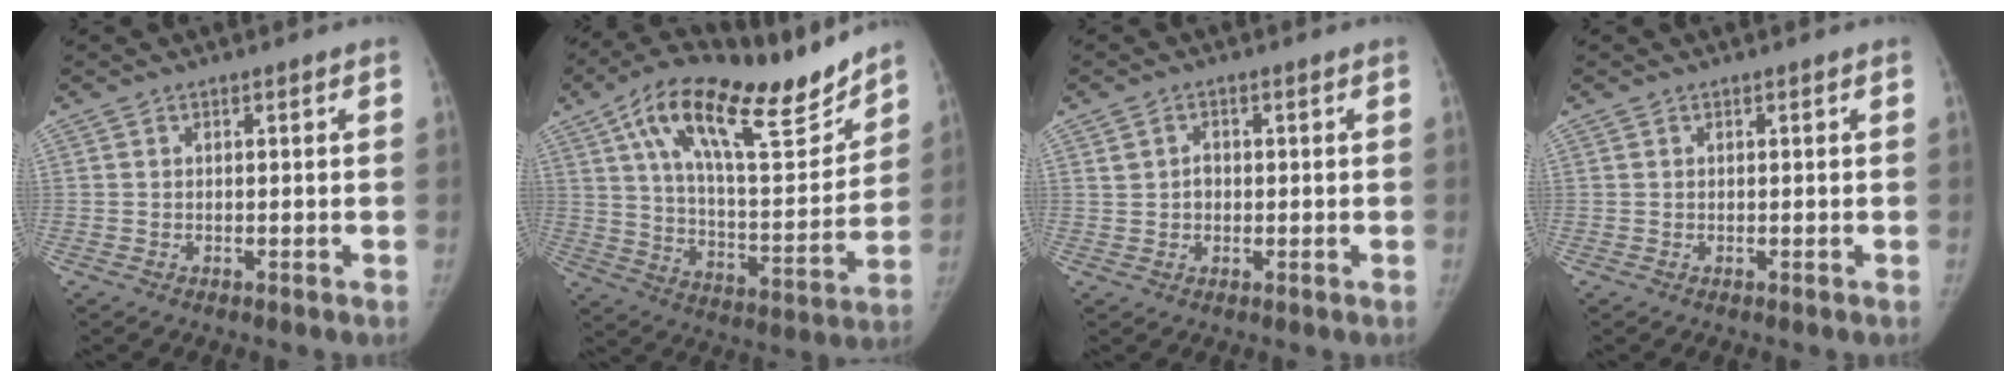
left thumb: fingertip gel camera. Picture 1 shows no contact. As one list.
[{"total": 24.4, "force": [16.3, 8.2, 16.2], "torque": [-0.222, -0.052, 0.272]}, {"total": 2.4, "force": [0.3, 2.1, 1.3], "torque": [-0.012, 0.003, 0.007]}, {"total": 0.0}]